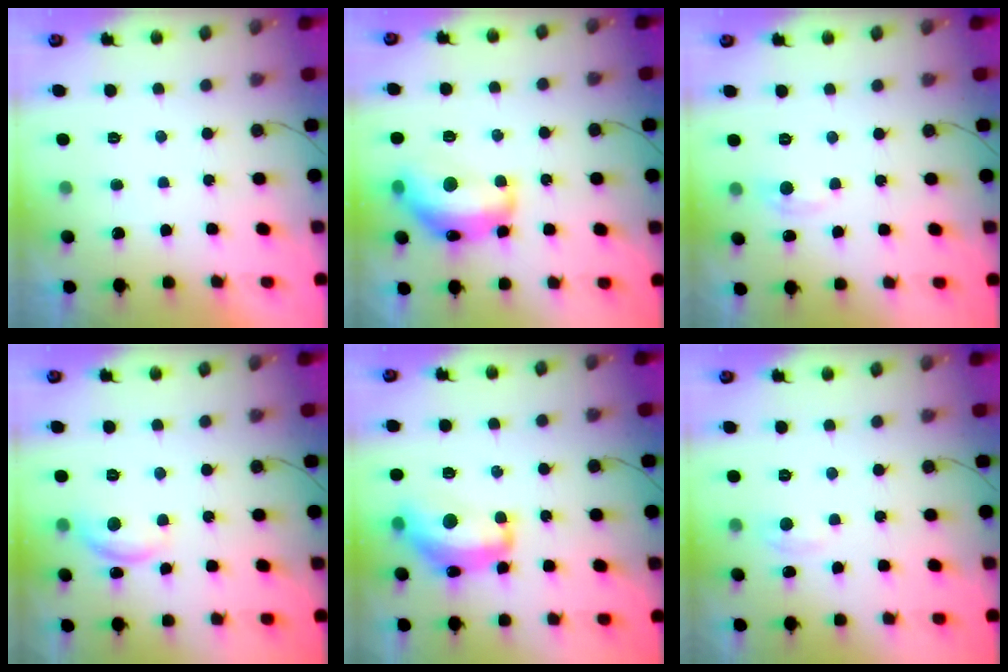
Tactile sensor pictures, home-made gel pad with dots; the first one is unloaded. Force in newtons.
{"total": 16.3, "press": 16.2, "slide": 1.1}
{"total": 4.5, "press": 4.5, "slide": 0.6}
{"total": 9.6, "press": 9.6, "slide": 0.5}
{"total": 14.3, "press": 14.2, "slide": 1.1}
{"total": 2.3, "press": 2.3, "slide": 0.3}